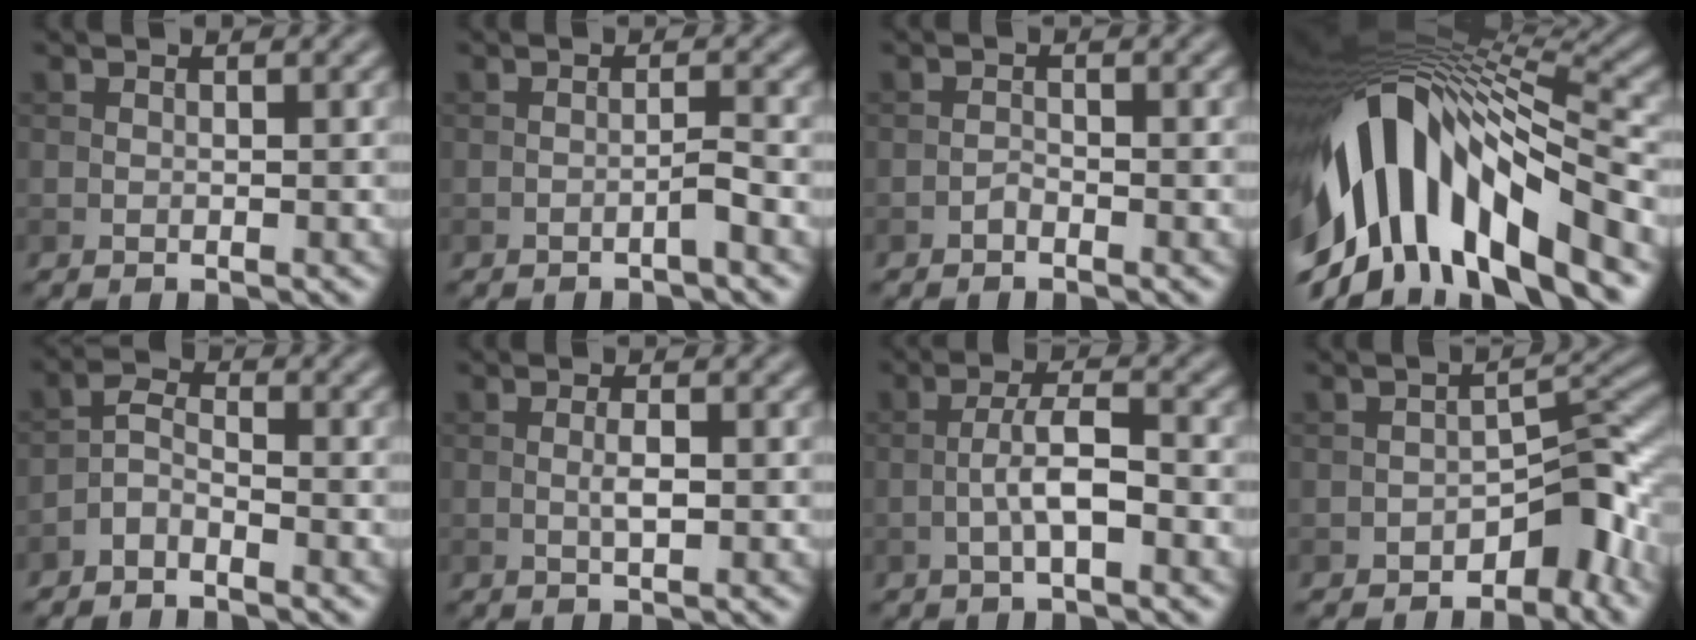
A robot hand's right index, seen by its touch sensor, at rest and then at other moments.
{"total": 1.1, "force": [-0.7, -0.1, 0.8], "torque": [-0.013, 0.007, -0.015]}
{"total": 0.7, "force": [-0.6, 0.3, 0.3], "torque": [-0.004, 0.002, -0.013]}
{"total": 14.6, "force": [-4.3, 7.0, 12.1], "torque": [-0.223, 0.012, -0.068]}
{"total": 2.2, "force": [-1.7, 0.7, 1.1], "torque": [-0.022, 0.008, -0.042]}
{"total": 1.5, "force": [0.0, 0.3, 1.4], "torque": [-0.030, 0.000, 0.000]}
{"total": 3.6, "force": [-1.0, 0.9, 3.3], "torque": [-0.063, 0.010, -0.023]}
{"total": 5.2, "force": [-3.1, 2.5, 3.3], "torque": [-0.026, 0.012, -0.052]}